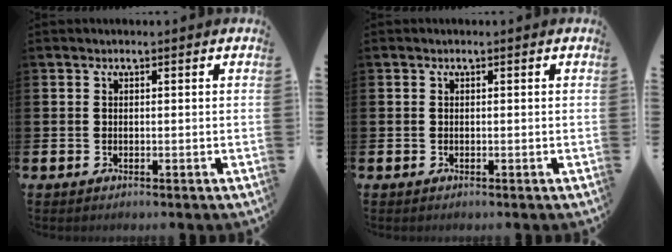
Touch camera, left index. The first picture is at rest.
{"total": 0.0}